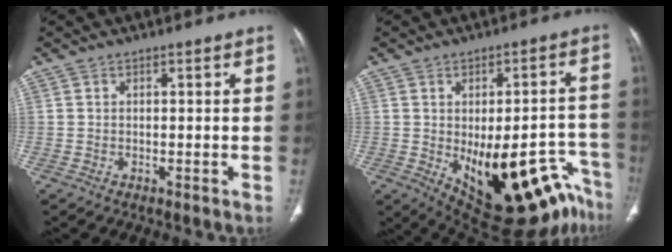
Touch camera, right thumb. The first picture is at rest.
{"total": 23.6, "force": [-11.6, 10.1, 17.8], "torque": [-0.153, 0.050, -0.140]}